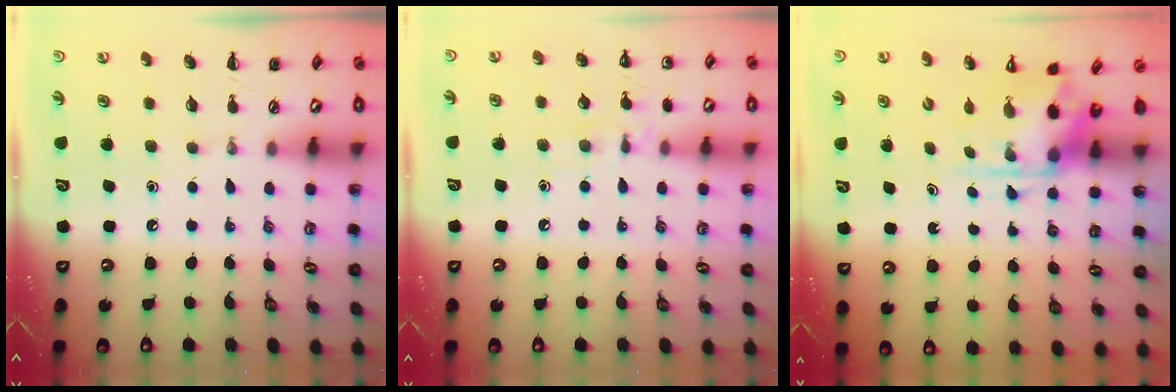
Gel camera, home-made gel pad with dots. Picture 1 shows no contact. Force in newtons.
{"total": 7.7, "press": 7.5, "slide": 1.9}
{"total": 3.8, "press": 3.7, "slide": 0.9}